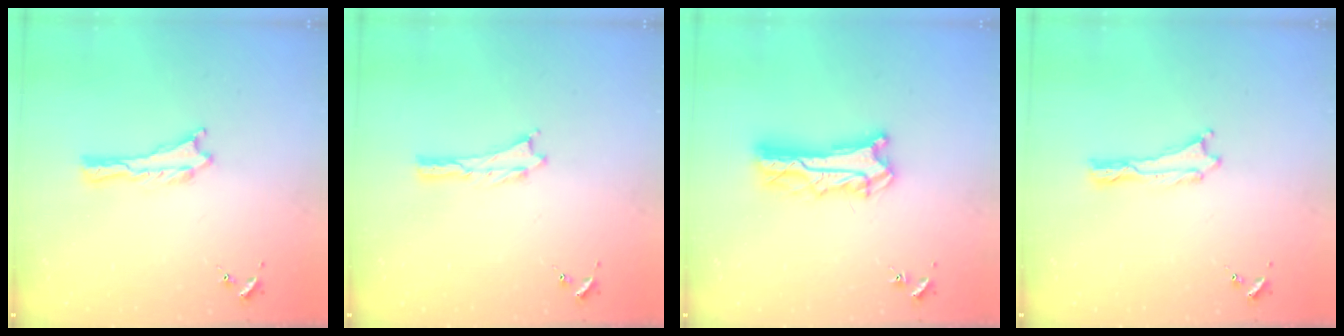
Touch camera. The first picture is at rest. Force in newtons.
{"total": 0.0}
{"total": 8.4, "press": 8.3, "slide": 0.8}
{"total": 0.0}